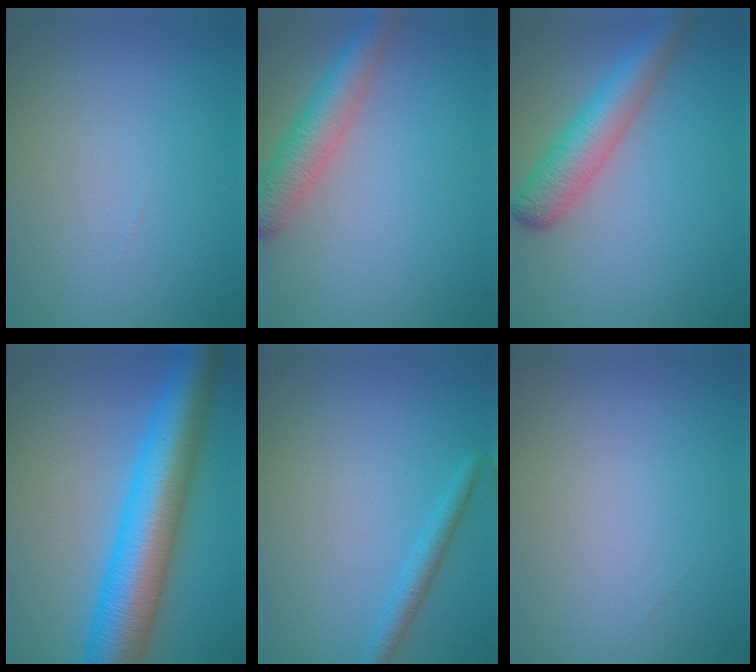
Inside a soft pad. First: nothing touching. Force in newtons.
{"total": 4.4, "press": 4.4, "slide": 0.2}
{"total": 4.7, "press": 4.7, "slide": 0.2}
{"total": 11.3, "press": 11.3, "slide": 0.1}
{"total": 1.9, "press": 1.9, "slide": 0.2}
{"total": 0.0}